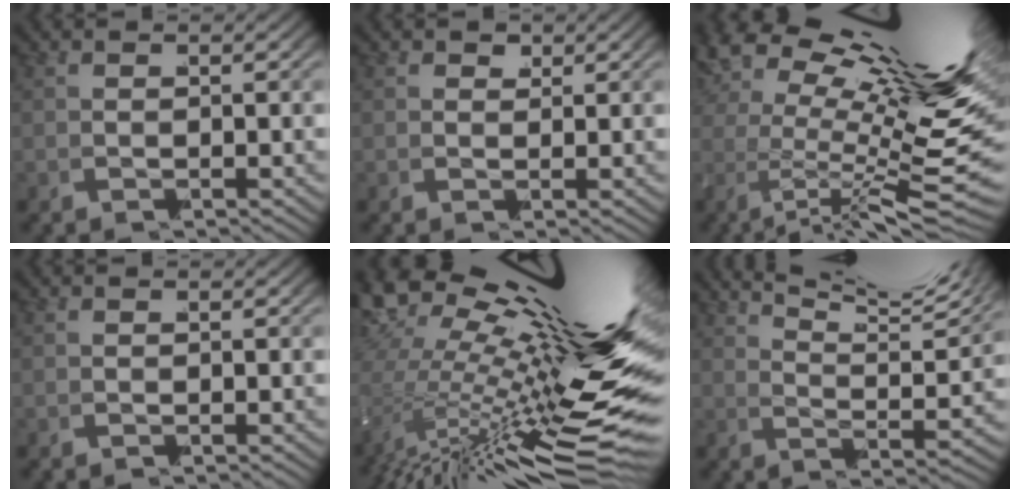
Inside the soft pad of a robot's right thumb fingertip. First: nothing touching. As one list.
[{"total": 0.9, "force": [0.9, 0.2, -0.2], "torque": [0.007, -0.003, 0.018]}, {"total": 11.7, "force": [3.4, 5.1, 9.9], "torque": [-0.125, 0.003, 0.045]}, {"total": 0.0}, {"total": 16.0, "force": [1.5, 7.9, 13.8], "torque": [-0.208, -0.033, 0.033]}, {"total": 9.9, "force": [7.9, 2.5, 5.3], "torque": [-0.055, 0.035, 0.106]}]